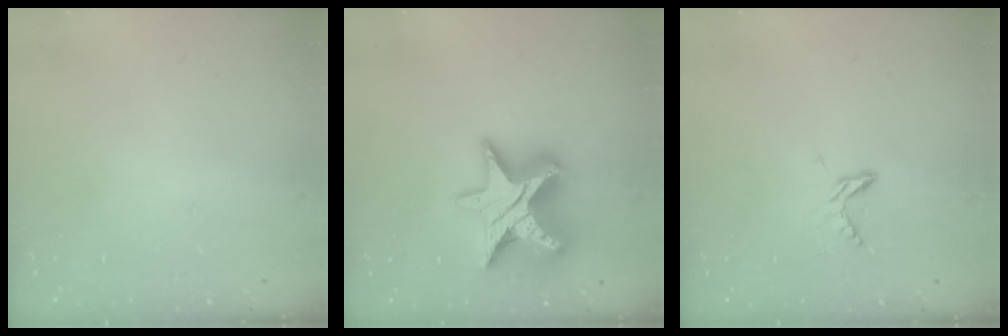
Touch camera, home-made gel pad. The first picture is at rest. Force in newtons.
{"total": 18.2, "press": 18.2, "slide": 1.2}
{"total": 5.3, "press": 5.2, "slide": 0.5}